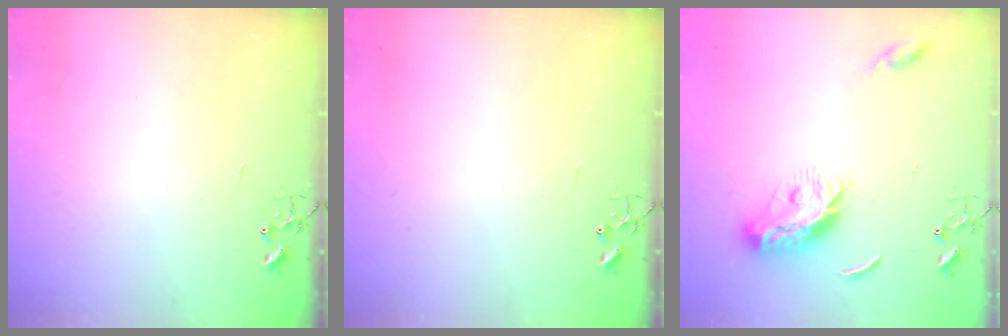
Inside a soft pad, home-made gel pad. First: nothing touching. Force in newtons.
{"total": 0.0}
{"total": 11.4, "press": 11.4, "slide": 0.8}